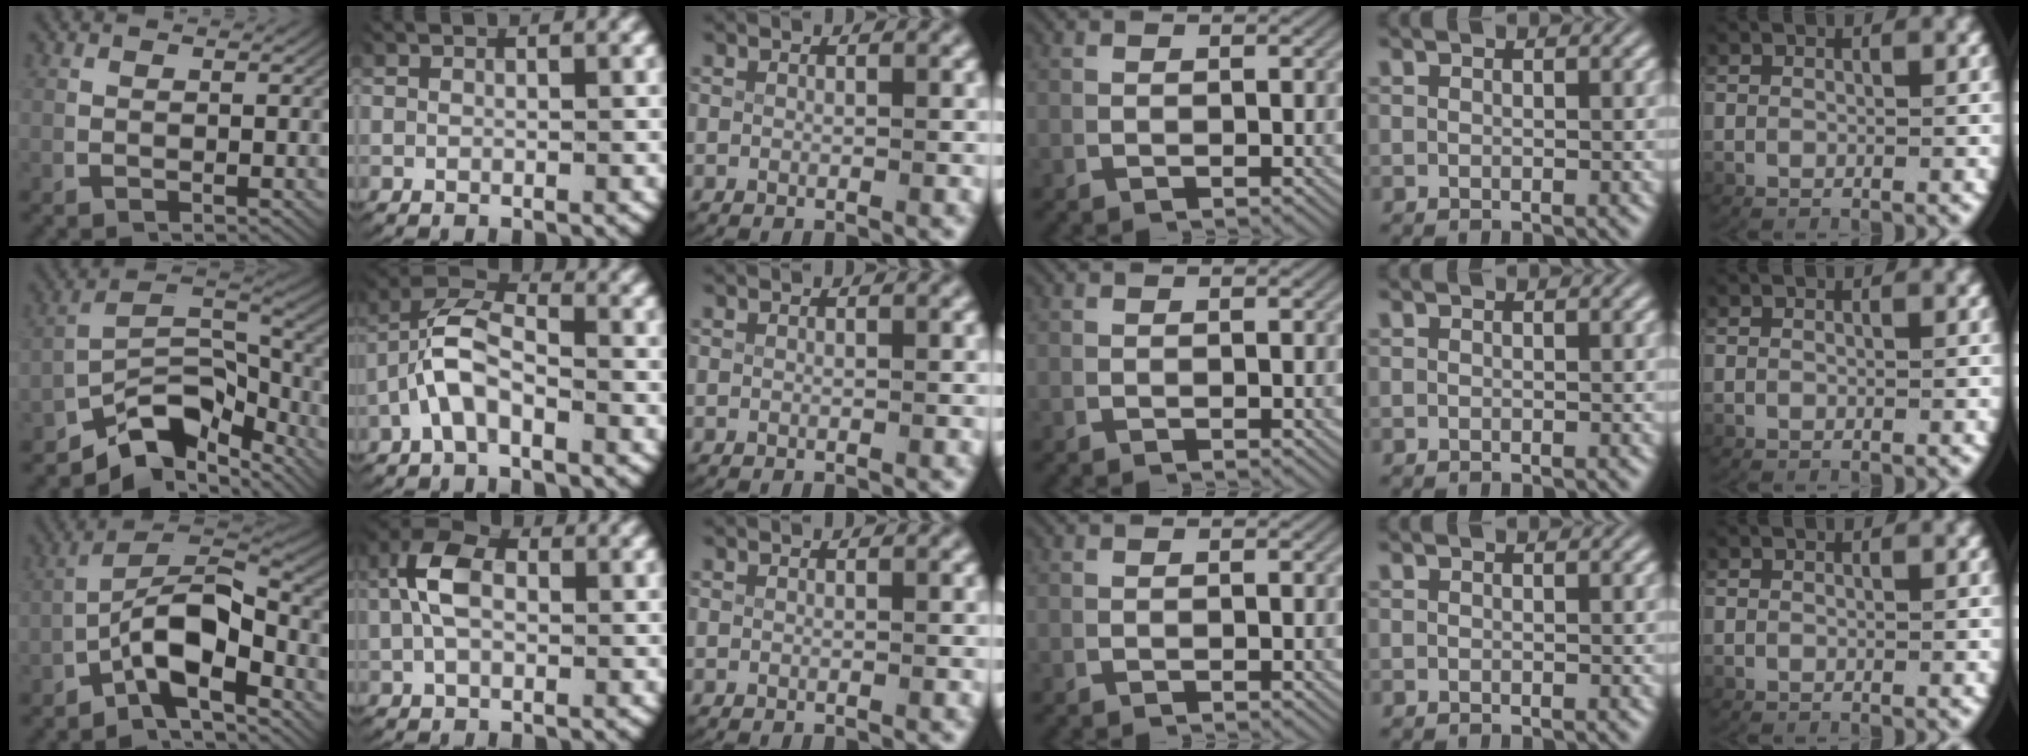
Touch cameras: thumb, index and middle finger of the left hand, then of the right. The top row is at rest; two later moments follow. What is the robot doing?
{"motion": "lift_and_place", "object": "key"}